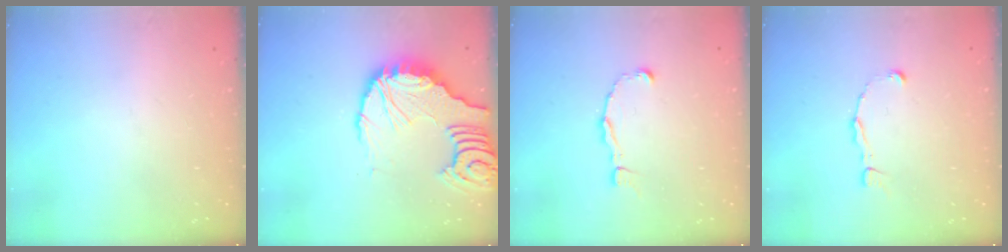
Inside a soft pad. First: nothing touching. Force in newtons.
{"total": 10.7, "press": 10.6, "slide": 1.3}
{"total": 2.5, "press": 2.5, "slide": 0.2}
{"total": 1.8, "press": 1.8, "slide": 0.1}